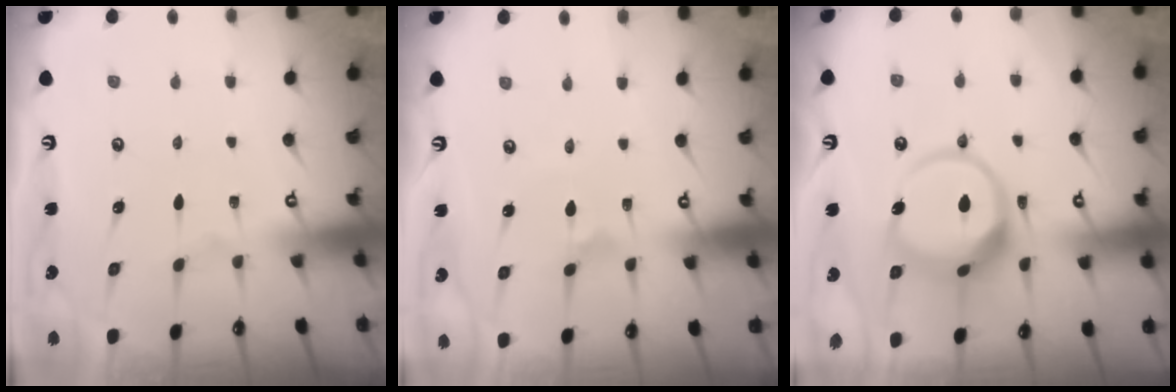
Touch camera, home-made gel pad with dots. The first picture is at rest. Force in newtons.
{"total": 1.3, "press": 1.2, "slide": 0.4}
{"total": 12.8, "press": 12.8, "slide": 1.5}